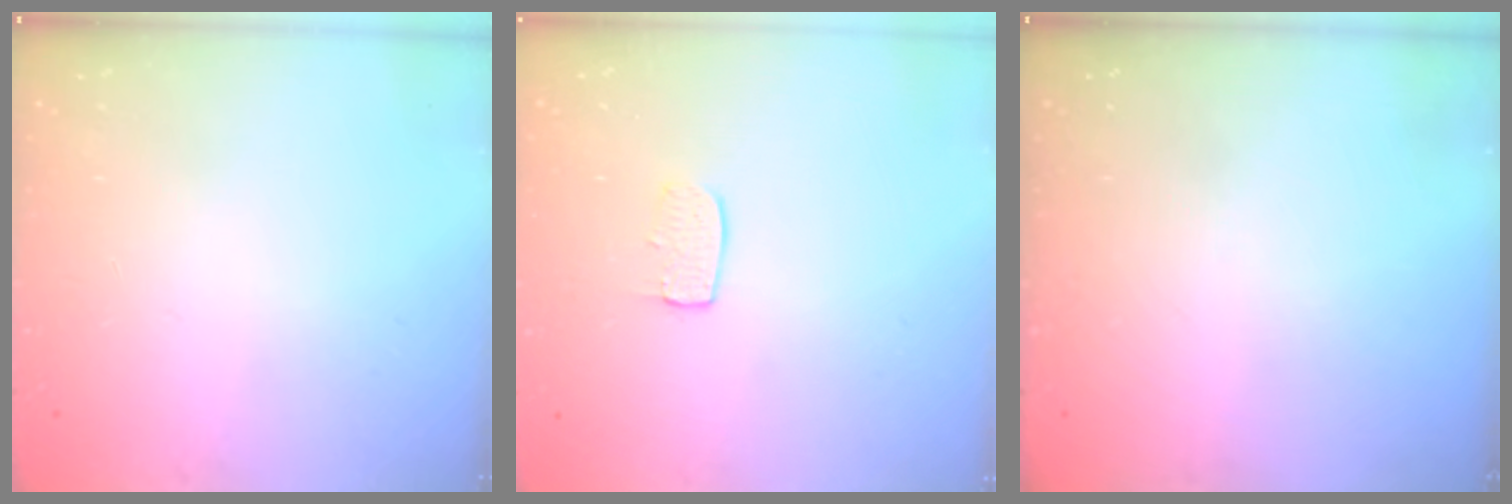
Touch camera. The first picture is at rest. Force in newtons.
{"total": 5.6, "press": 5.6, "slide": 0.4}
{"total": 0.0}